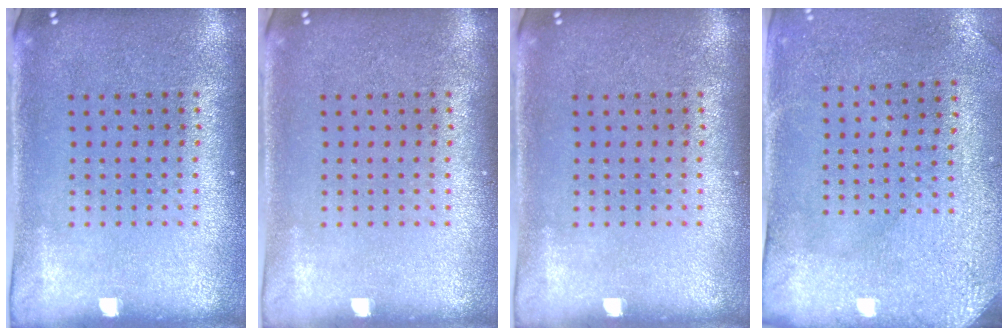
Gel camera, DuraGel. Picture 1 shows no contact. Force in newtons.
{"total": 0.0}
{"total": 0.0}
{"total": 3.0, "press": 2.4, "slide": 1.7}